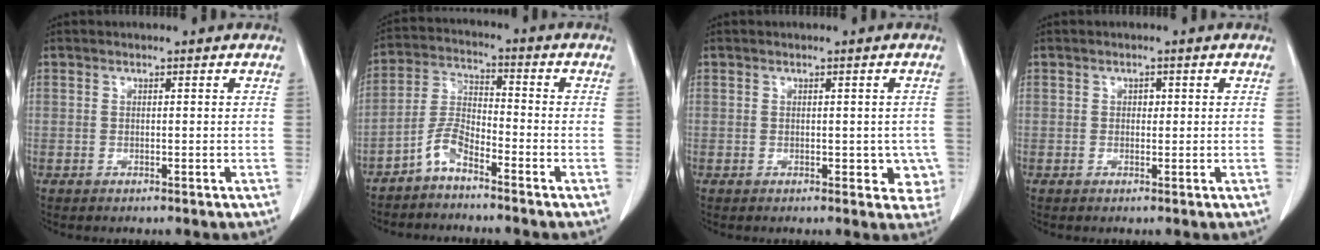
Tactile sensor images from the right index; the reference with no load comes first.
{"total": 5.0, "force": [-3.9, 1.2, 2.9], "torque": [-0.068, 0.001, -0.083]}
{"total": 3.7, "force": [-0.5, 2.4, 2.7], "torque": [-0.005, 0.009, -0.001]}
{"total": 0.8, "force": [0.2, 0.6, 0.5], "torque": [-0.005, 0.002, 0.001]}